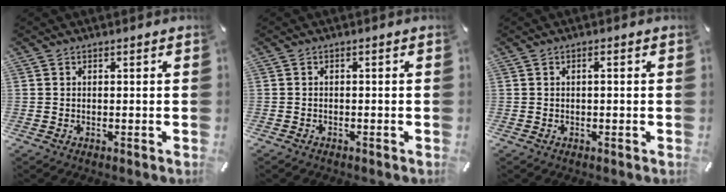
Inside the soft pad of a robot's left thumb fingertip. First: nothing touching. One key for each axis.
{"total": 0.8, "fx": -0.7, "fy": 0.3, "fz": 0.3, "tx": -0.006, "ty": 0.000, "tz": -0.016}
{"total": 1.0, "fx": 0.0, "fy": 0.2, "fz": 1.0, "tx": -0.020, "ty": 0.002, "tz": -0.001}